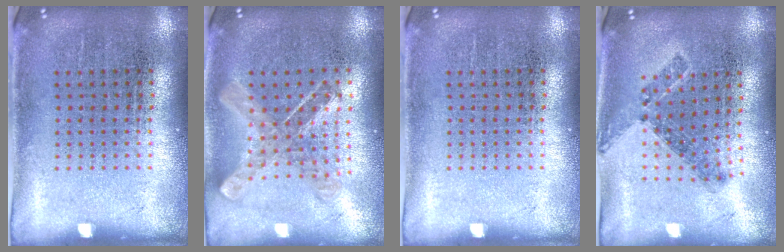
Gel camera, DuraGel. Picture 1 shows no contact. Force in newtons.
{"total": 0.9, "press": 0.9, "slide": 0.1}
{"total": 0.0}
{"total": 0.8, "press": 0.8, "slide": 0.3}